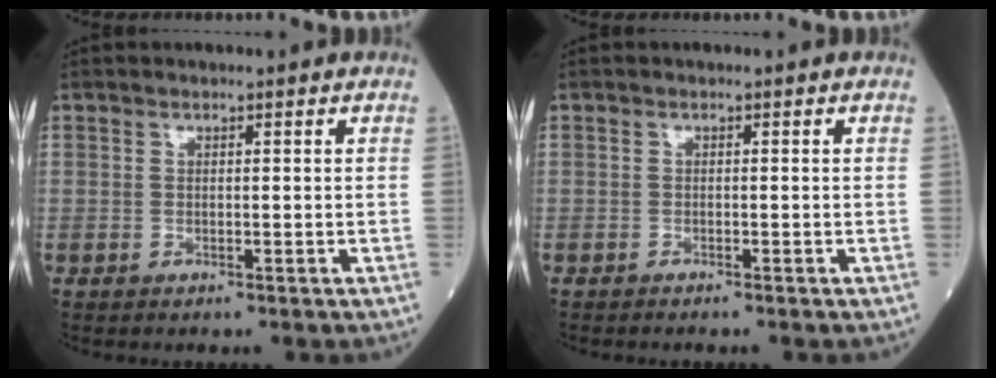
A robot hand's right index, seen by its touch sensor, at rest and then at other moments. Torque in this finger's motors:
{"motor_torque": [-0.27, -0.07, -0.01, -0.02]}